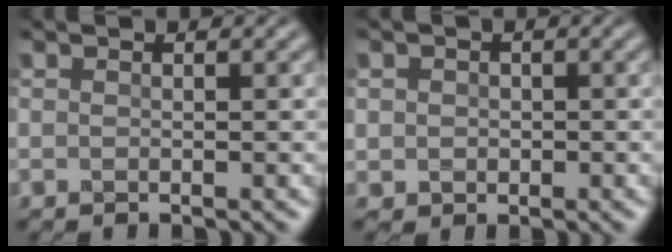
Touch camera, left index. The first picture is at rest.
{"total": 2.1, "force": [0.4, 2.0, 0.4], "torque": [0.014, 0.004, -0.013]}